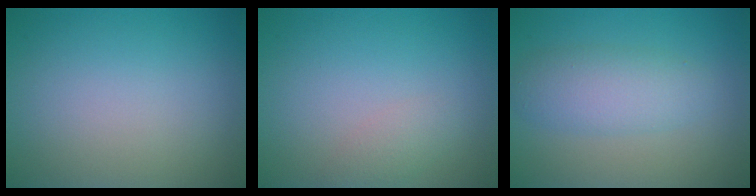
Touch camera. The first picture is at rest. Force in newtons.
{"total": 1.4, "press": 1.4, "slide": 0.1}
{"total": 3.6, "press": 3.6, "slide": 0.1}